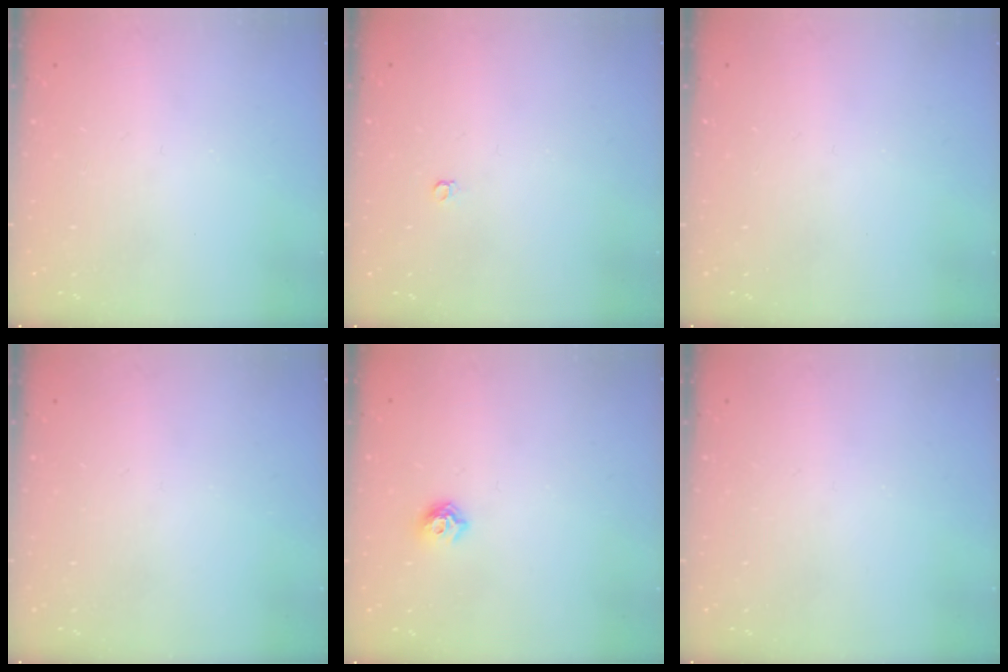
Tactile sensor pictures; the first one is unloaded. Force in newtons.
{"total": 3.6, "press": 3.6, "slide": 0.6}
{"total": 0.0}
{"total": 0.0}
{"total": 7.3, "press": 7.2, "slide": 0.8}
{"total": 0.0}